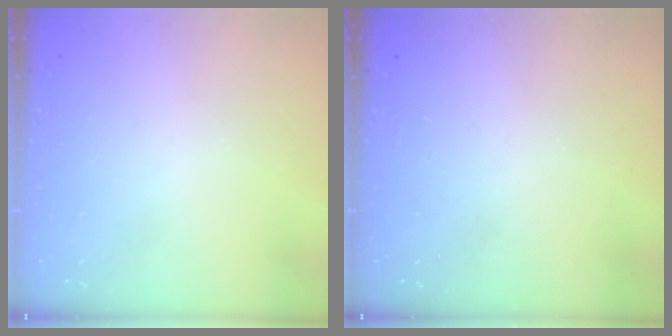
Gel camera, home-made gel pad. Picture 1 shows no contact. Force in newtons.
{"total": 0.0}